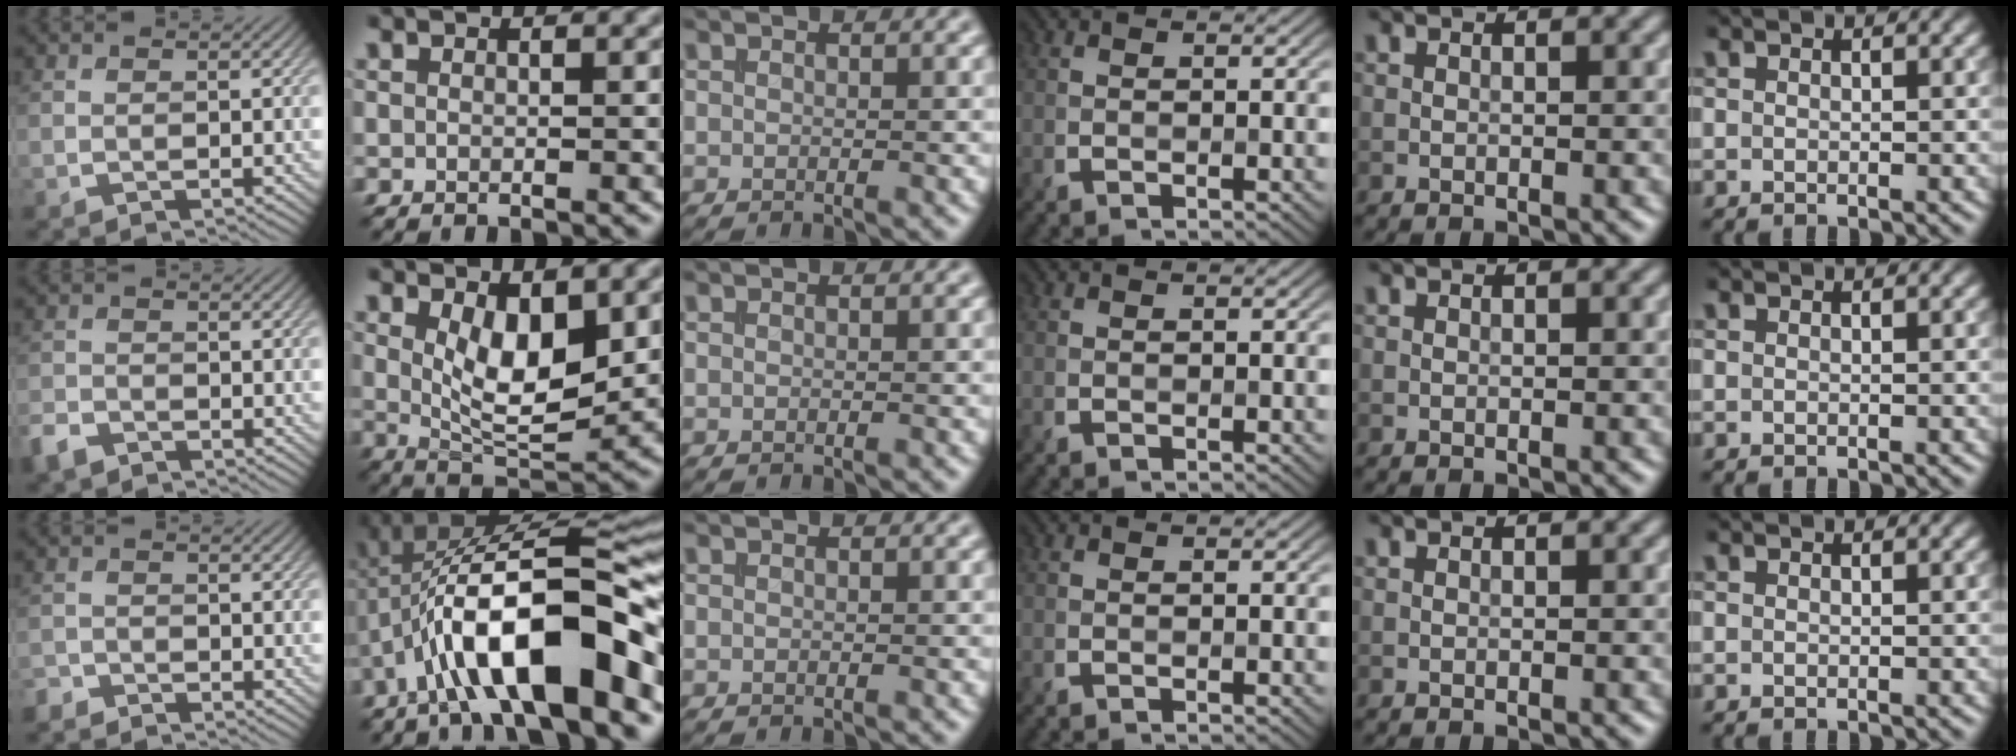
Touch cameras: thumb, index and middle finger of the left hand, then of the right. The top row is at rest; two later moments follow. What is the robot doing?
{"motion": "insert", "object": "coin"}